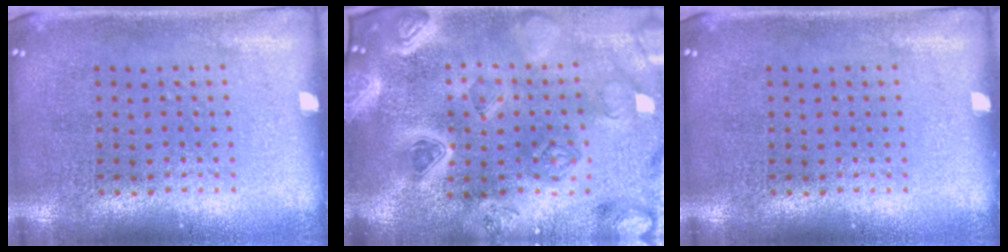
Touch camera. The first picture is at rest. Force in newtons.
{"total": 5.0, "press": 4.2, "slide": 2.6}
{"total": 0.0}